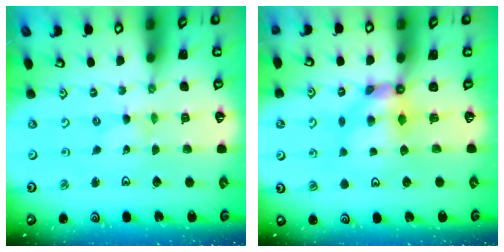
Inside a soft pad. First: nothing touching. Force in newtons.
{"total": 6.2, "press": 6.2, "slide": 0.5}